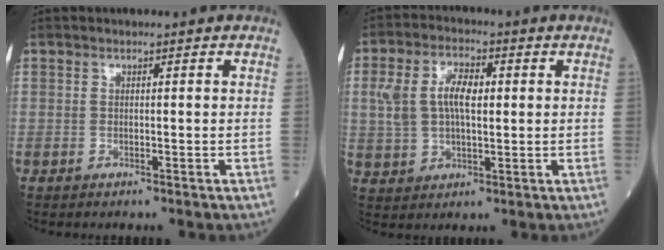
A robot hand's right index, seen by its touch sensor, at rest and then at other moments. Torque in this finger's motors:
{"motor_torque": [0.37, -0.05, 0.22, 0.07]}